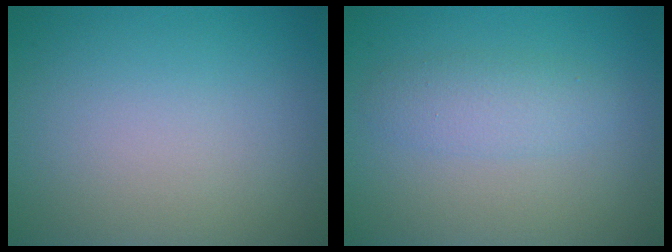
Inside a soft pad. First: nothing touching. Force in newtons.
{"total": 2.4, "press": 2.4, "slide": 0.0}